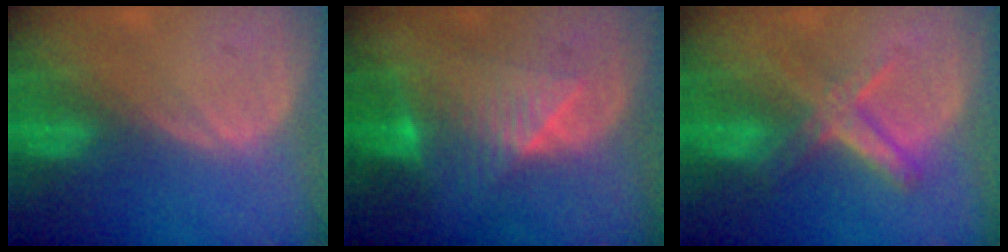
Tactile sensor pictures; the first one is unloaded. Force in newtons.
{"total": 7.8, "press": 7.1, "slide": 3.0}
{"total": 6.2, "press": 5.5, "slide": 2.7}